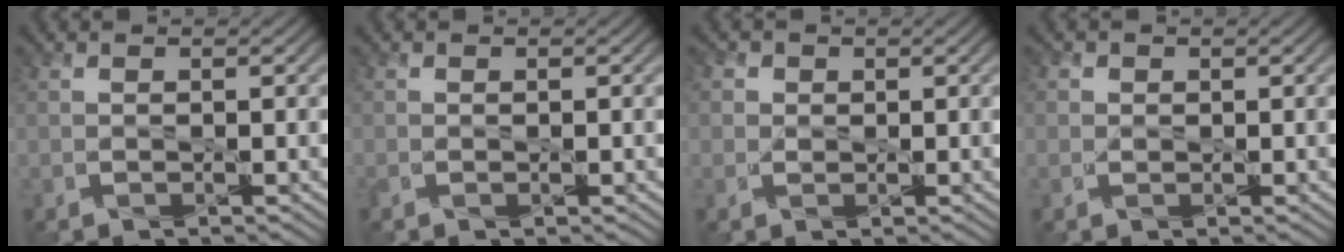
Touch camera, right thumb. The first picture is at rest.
{"total": 0.8, "force": [-0.4, 0.4, 0.6], "torque": [-0.015, -0.005, -0.005]}
{"total": 2.5, "force": [0.9, 2.2, 0.7], "torque": [-0.019, -0.004, 0.006]}
{"total": 1.3, "force": [0.3, 1.3, 0.3], "torque": [-0.004, -0.002, 0.000]}